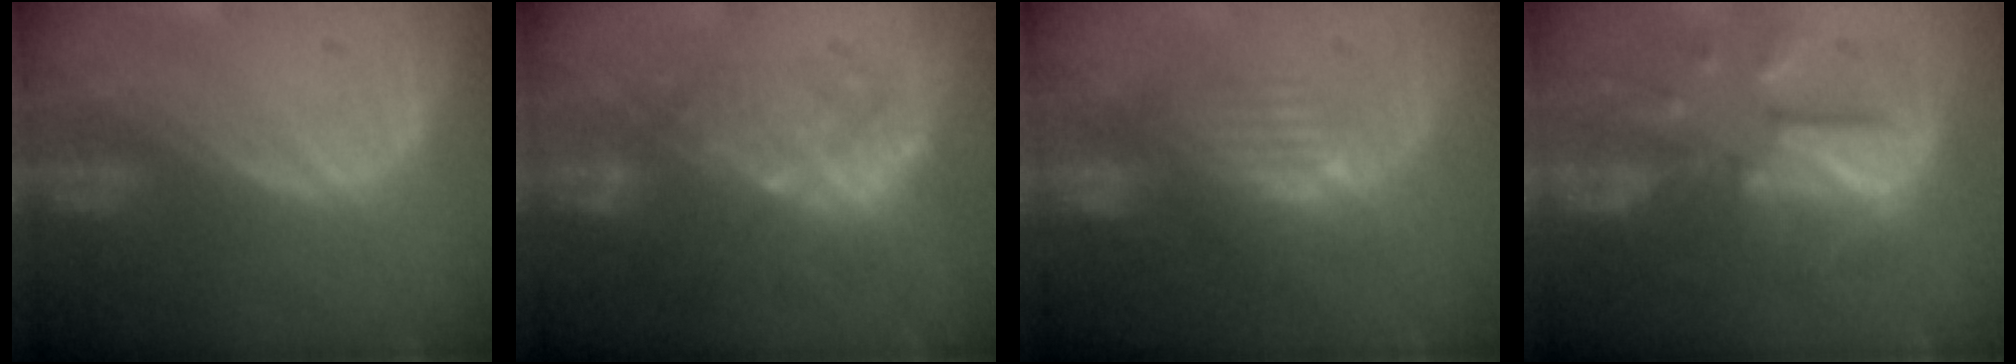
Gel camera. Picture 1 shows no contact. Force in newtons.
{"total": 9.0, "press": 8.4, "slide": 3.3}
{"total": 7.9, "press": 7.0, "slide": 3.5}
{"total": 10.3, "press": 10.3, "slide": 0.8}